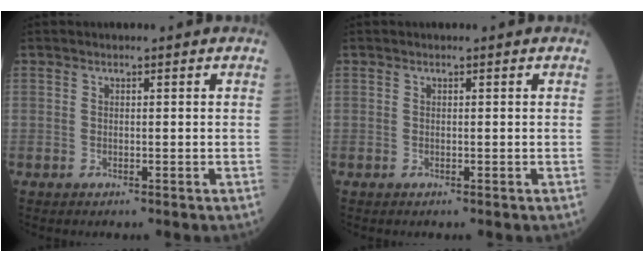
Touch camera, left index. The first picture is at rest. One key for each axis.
{"total": 0.0}